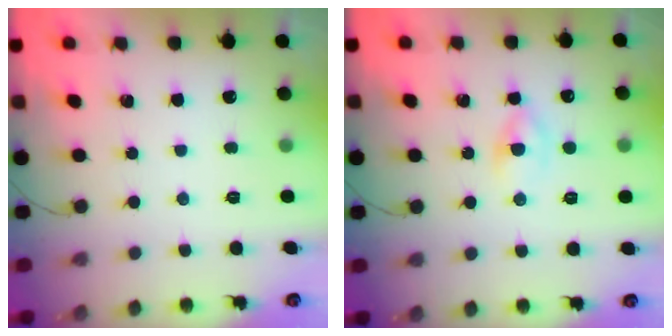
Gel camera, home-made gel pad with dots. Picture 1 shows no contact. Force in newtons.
{"total": 1.7, "press": 1.4, "slide": 0.8}